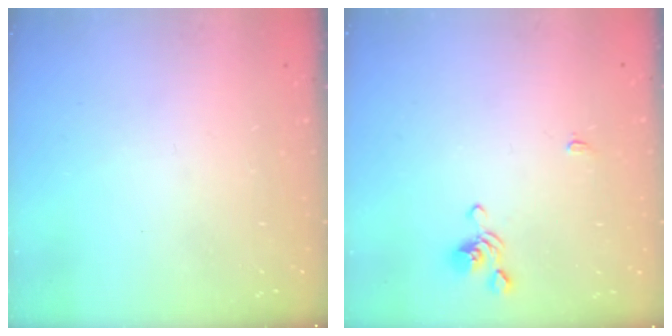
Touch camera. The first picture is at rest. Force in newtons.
{"total": 1.0, "press": 0.9, "slide": 0.5}